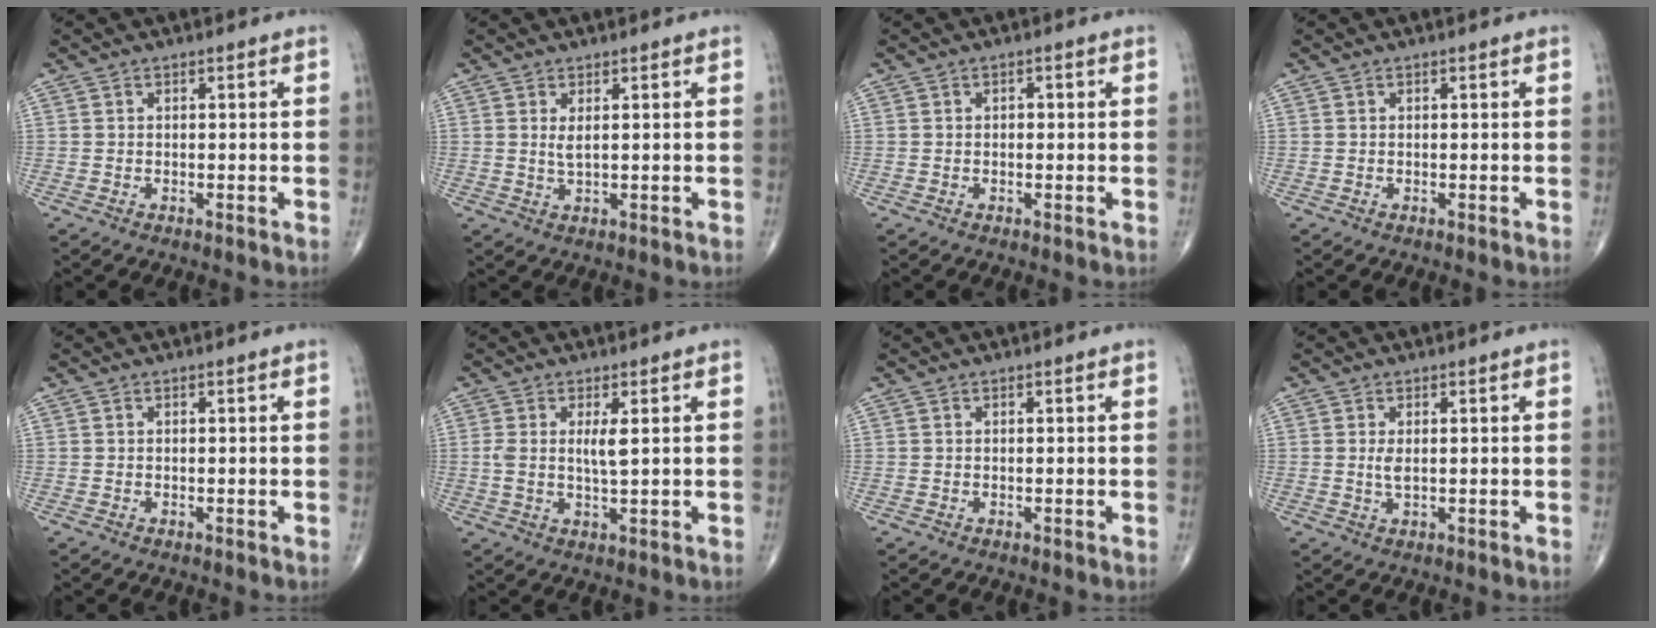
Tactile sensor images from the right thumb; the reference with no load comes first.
{"total": 4.0, "force": [1.3, 1.0, 3.7], "torque": [-0.076, -0.020, 0.034]}
{"total": 0.9, "force": [0.1, 0.6, 0.7], "torque": [0.000, 0.004, -0.002]}
{"total": 0.0}
{"total": 0.0}
{"total": 4.0, "force": [0.9, 0.8, 3.8], "torque": [-0.076, -0.012, 0.018]}
{"total": 0.0}
{"total": 1.8, "force": [0.3, 0.6, 1.7], "torque": [-0.036, -0.005, 0.010]}